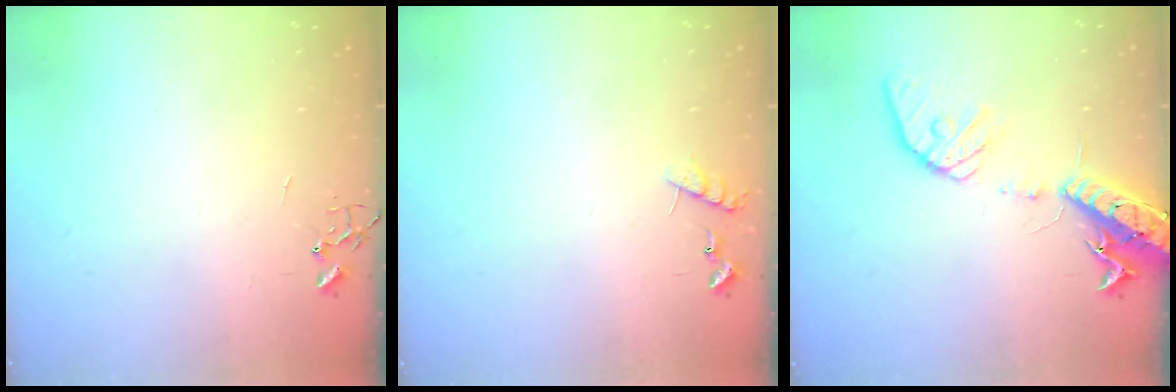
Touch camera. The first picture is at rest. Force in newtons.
{"total": 6.7, "press": 6.7, "slide": 0.4}
{"total": 17.5, "press": 17.1, "slide": 3.5}